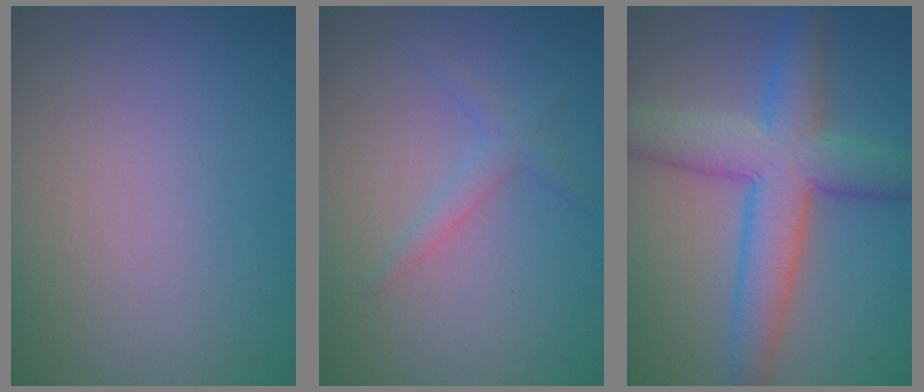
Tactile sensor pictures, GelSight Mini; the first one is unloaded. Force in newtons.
{"total": 1.4, "press": 1.4, "slide": 0.1}
{"total": 7.7, "press": 7.7, "slide": 0.4}